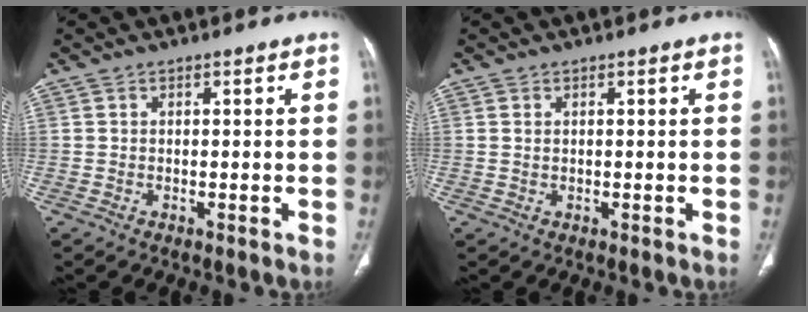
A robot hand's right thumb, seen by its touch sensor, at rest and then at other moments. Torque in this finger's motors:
{"motor_torque": [-0.37, 0.07, 0.05, 0.25, 0.01]}